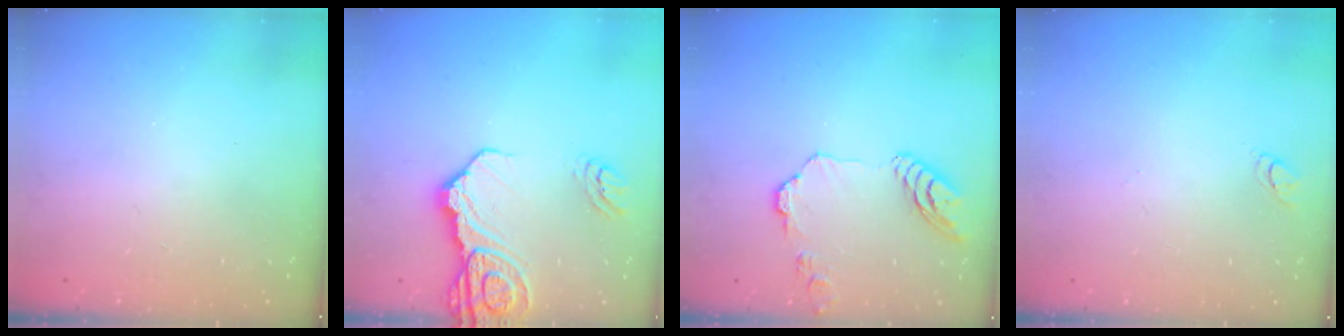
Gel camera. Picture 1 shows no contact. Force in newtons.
{"total": 16.1, "press": 16.0, "slide": 1.9}
{"total": 11.4, "press": 11.4, "slide": 0.9}
{"total": 2.8, "press": 2.8, "slide": 0.3}